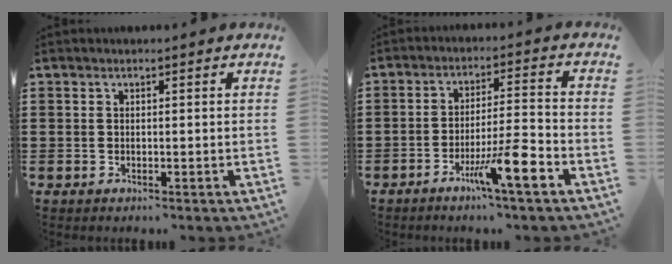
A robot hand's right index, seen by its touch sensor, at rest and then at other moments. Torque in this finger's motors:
{"motor_torque": [0.92, -0.82, 0.68, 0.09]}